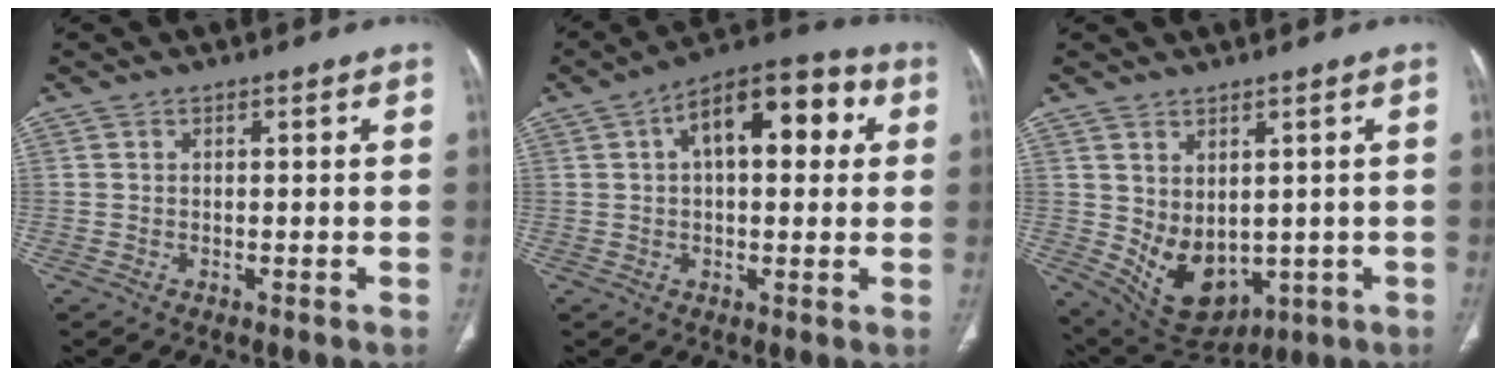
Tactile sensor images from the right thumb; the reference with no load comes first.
{"total": 14.8, "force": [4.0, 7.3, 12.2], "torque": [-0.151, 0.031, 0.052]}
{"total": 10.3, "force": [-0.5, 7.2, 7.4], "torque": [-0.101, -0.006, 0.031]}